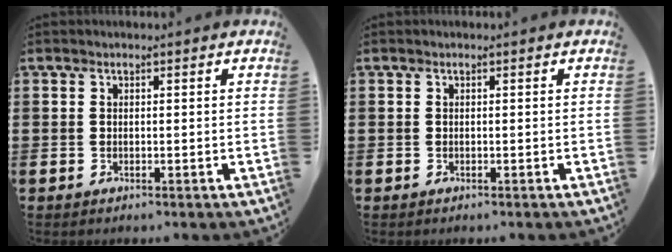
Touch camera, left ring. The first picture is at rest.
{"total": 0.0}